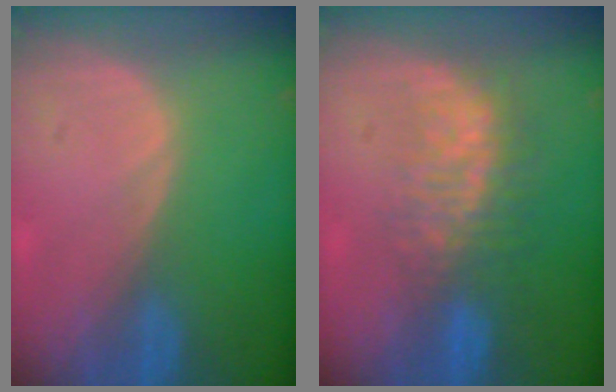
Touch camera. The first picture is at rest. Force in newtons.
{"total": 7.7, "press": 7.1, "slide": 3.1}